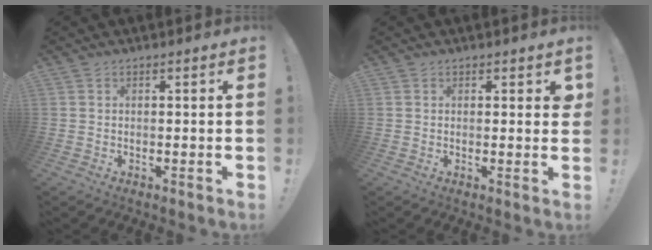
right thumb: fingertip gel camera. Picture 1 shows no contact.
{"total": 1.2, "force": [0.6, 0.9, 0.4], "torque": [0.009, -0.002, 0.009]}